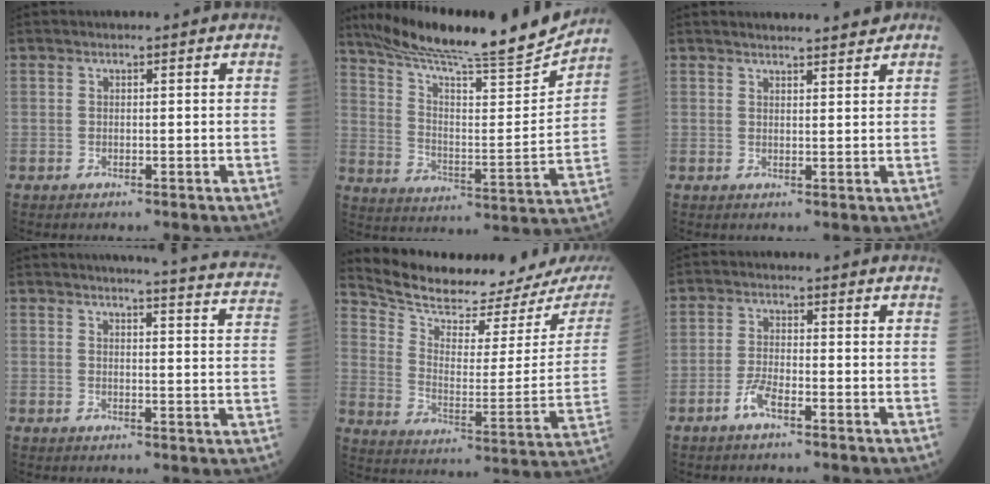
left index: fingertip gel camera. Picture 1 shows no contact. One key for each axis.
{"total": 21.3, "fx": 19.3, "fy": -0.3, "fz": 8.9, "tx": -0.154, "ty": -0.037, "tz": 0.296}
{"total": 7.7, "fx": 7.1, "fy": 1.1, "fz": 2.7, "tx": -0.035, "ty": 0.009, "tz": 0.084}
{"total": 14.9, "fx": 14.2, "fy": -0.1, "fz": 4.6, "tx": -0.047, "ty": -0.081, "tz": 0.135}
{"total": 19.8, "fx": 18.7, "fy": 2.2, "fz": 6.3, "tx": -0.110, "ty": -0.073, "tz": 0.265}
{"total": 3.2, "fx": -2.1, "fy": 0.6, "fz": 2.4, "tx": -0.054, "ty": -0.001, "tz": -0.043}